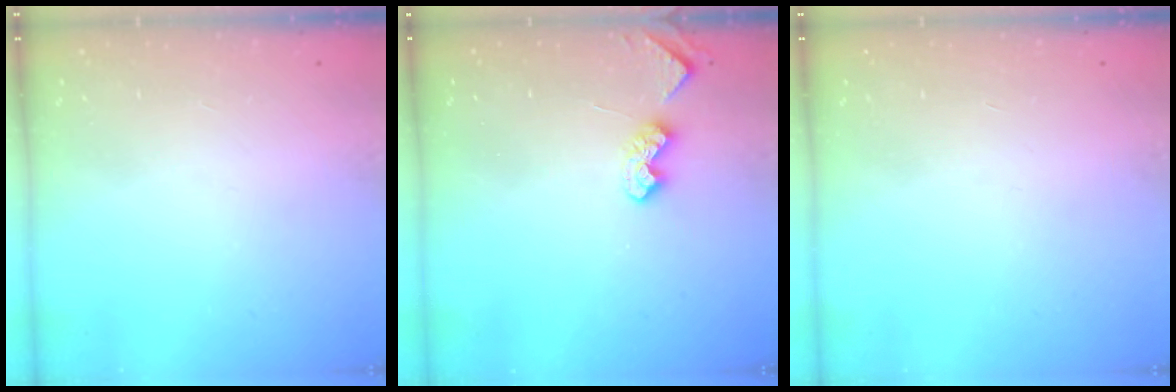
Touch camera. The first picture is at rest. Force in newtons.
{"total": 4.2, "press": 4.2, "slide": 0.5}
{"total": 0.0}